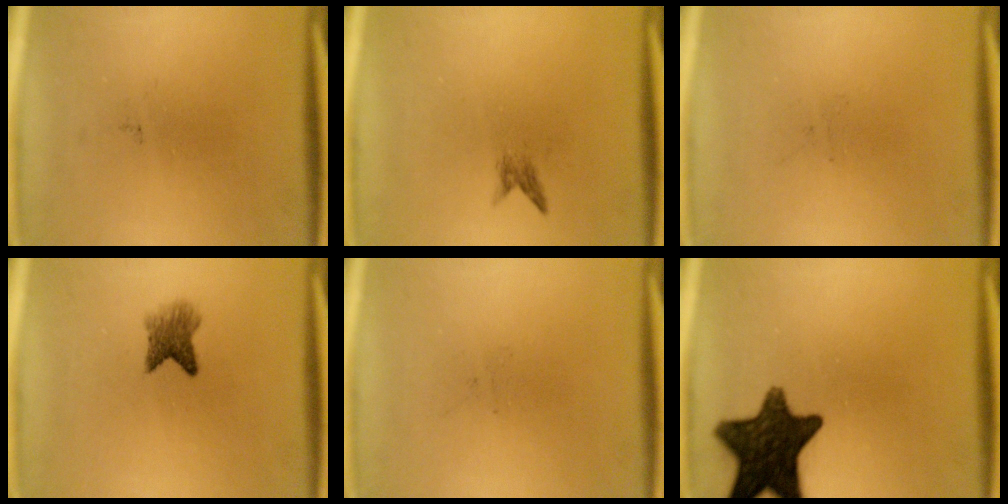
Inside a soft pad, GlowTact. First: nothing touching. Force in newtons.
{"total": 0.9}
{"total": 0.0}
{"total": 3.5}
{"total": 0.0}
{"total": 14.3}